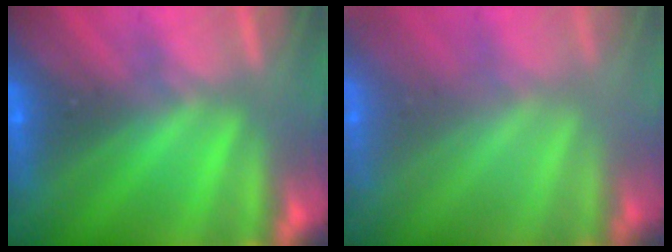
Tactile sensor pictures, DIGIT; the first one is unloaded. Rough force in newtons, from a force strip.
{"total": 2.0}